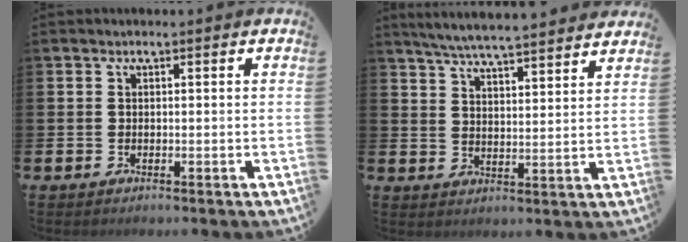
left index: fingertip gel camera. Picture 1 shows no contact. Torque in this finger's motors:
{"motor_torque": [1.07, -1.07, 0.58, 0.21]}